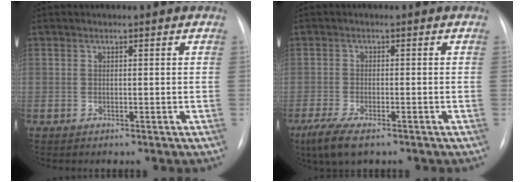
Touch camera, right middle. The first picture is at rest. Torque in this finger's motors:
{"motor_torque": [1.03, -0.84, 0.08, 0.07]}